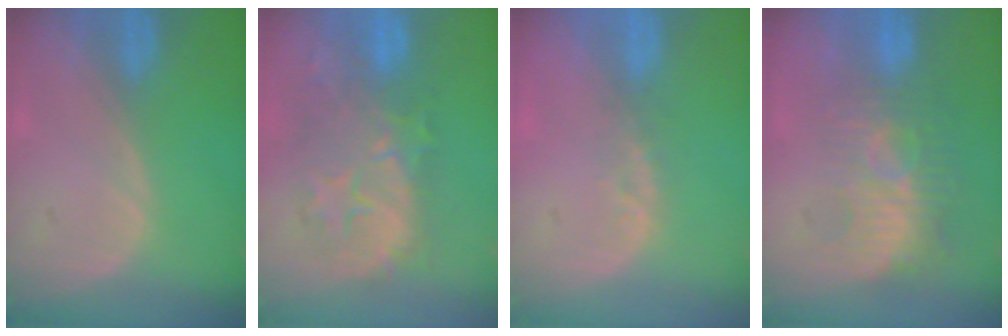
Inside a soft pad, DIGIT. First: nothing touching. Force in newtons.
{"total": 9.6, "press": 9.4, "slide": 2.2}
{"total": 2.1, "press": 1.8, "slide": 1.1}
{"total": 9.4, "press": 8.5, "slide": 4.1}